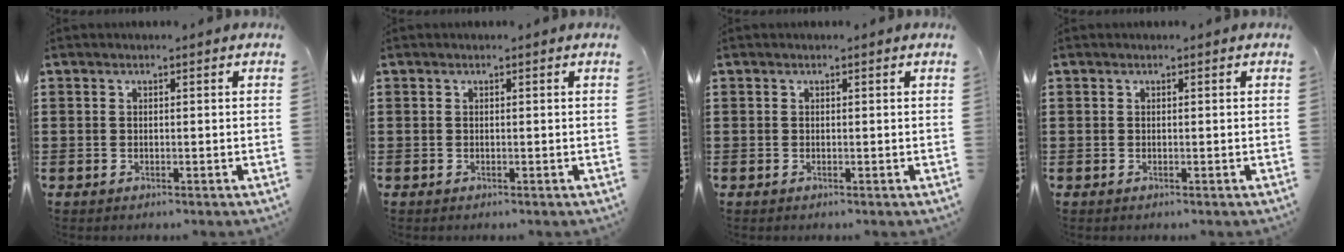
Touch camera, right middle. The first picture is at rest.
{"total": 0.0}
{"total": 0.0}
{"total": 0.0}